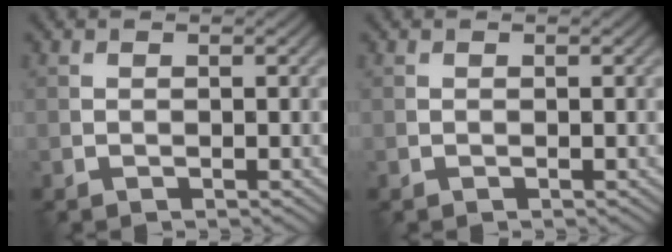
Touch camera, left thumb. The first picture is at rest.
{"total": 0.0}